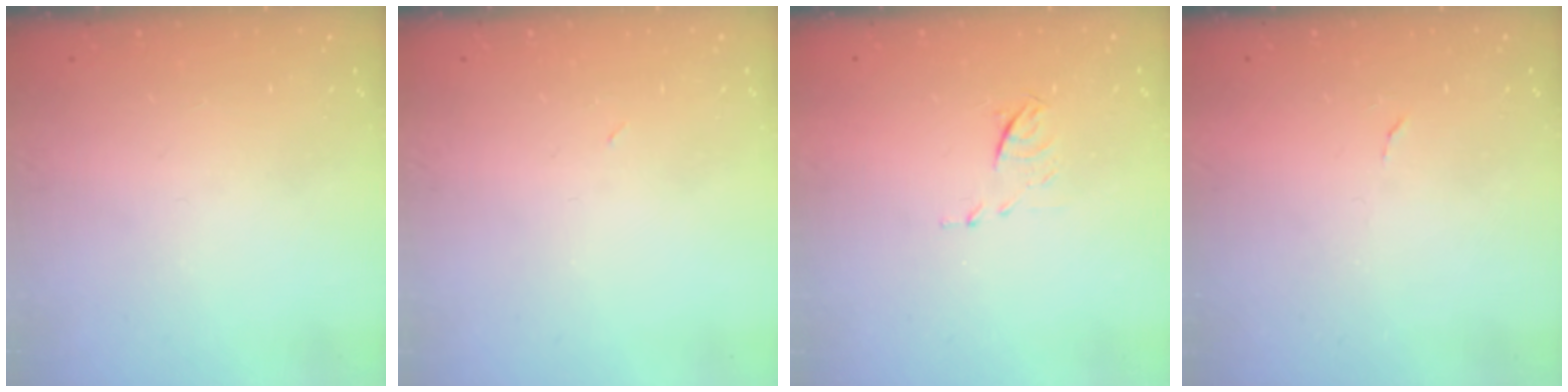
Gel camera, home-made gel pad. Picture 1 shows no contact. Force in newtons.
{"total": 2.9, "press": 2.9, "slide": 0.7}
{"total": 5.5, "press": 5.5, "slide": 0.8}
{"total": 3.8, "press": 3.8, "slide": 0.2}